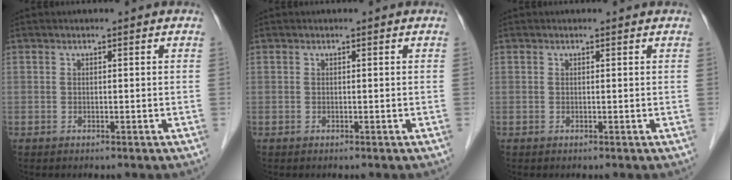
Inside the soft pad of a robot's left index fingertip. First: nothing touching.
{"total": 0.0}
{"total": 0.8, "force": [0.8, 0.1, 0.3], "torque": [-0.008, 0.005, 0.010]}